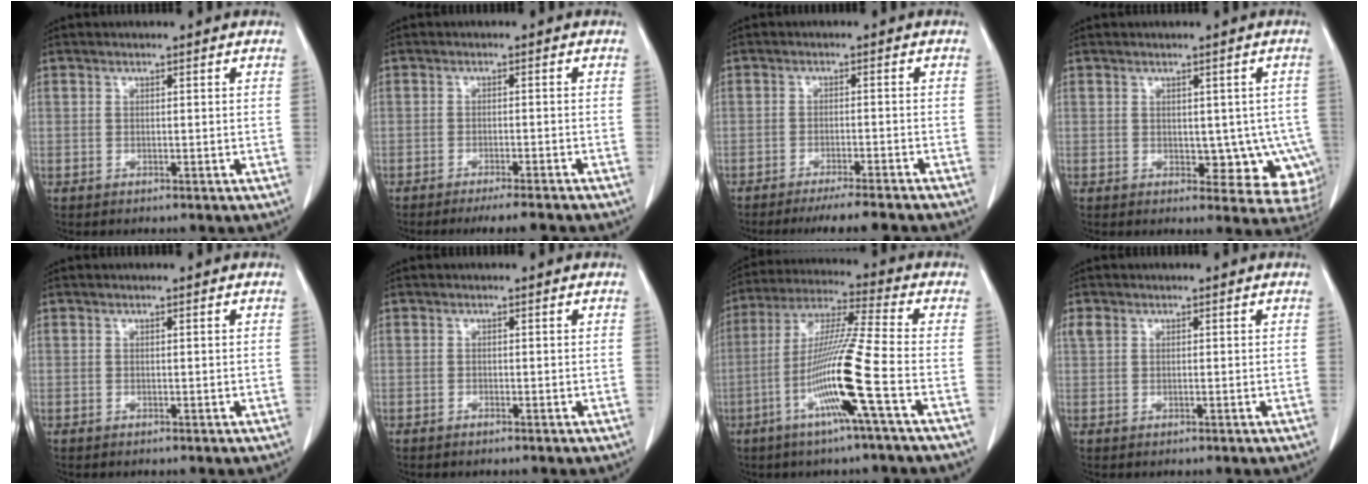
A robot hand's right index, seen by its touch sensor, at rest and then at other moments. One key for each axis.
{"total": 6.4, "fx": -5.7, "fy": -0.2, "fz": 2.9, "tx": -0.023, "ty": -0.012, "tz": -0.081}
{"total": 8.9, "fx": -8.0, "fy": -0.6, "fz": 3.7, "tx": -0.033, "ty": -0.020, "tz": -0.114}
{"total": 8.2, "fx": -1.5, "fy": 5.1, "fz": 6.2, "tx": -0.043, "ty": 0.010, "tz": -0.009}
{"total": 0.0}
{"total": 0.0}
{"total": 14.5, "fx": -4.9, "fy": -1.6, "fz": 13.6, "tx": -0.270, "ty": -0.011, "tz": -0.102}
{"total": 1.6, "fx": 0.6, "fy": 1.0, "fz": 1.0, "tx": -0.033, "ty": 0.013, "tz": 0.017}